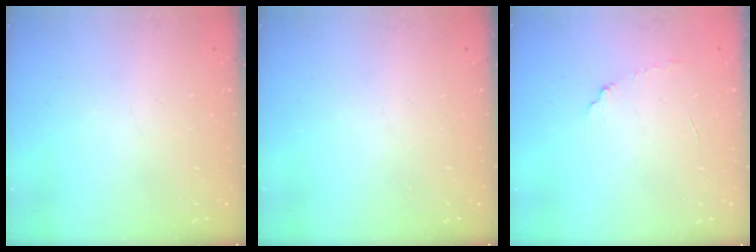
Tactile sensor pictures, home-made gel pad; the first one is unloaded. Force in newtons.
{"total": 0.0}
{"total": 4.8, "press": 4.8, "slide": 0.3}